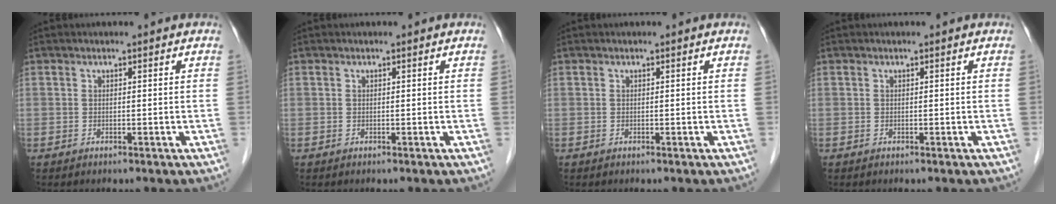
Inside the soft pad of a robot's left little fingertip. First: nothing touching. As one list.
[{"total": 0.0}, {"total": 0.0}, {"total": 0.0}]